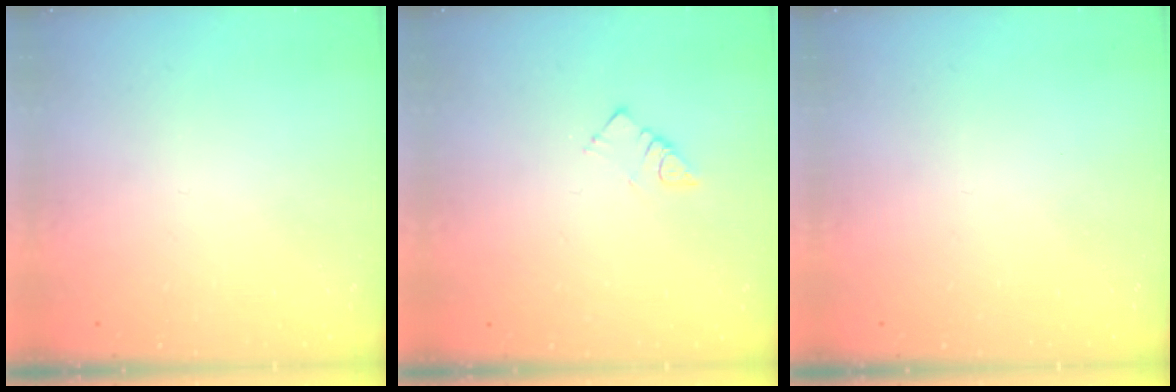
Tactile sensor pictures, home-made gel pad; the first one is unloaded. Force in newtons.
{"total": 3.2, "press": 3.1, "slide": 0.5}
{"total": 0.0}